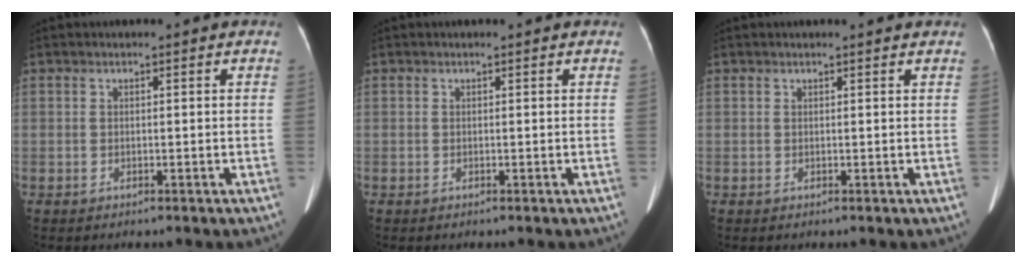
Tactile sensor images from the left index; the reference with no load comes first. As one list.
[{"total": 0.0}, {"total": 1.5, "force": [1.5, -0.1, 0.3], "torque": [-0.014, 0.006, 0.016]}]